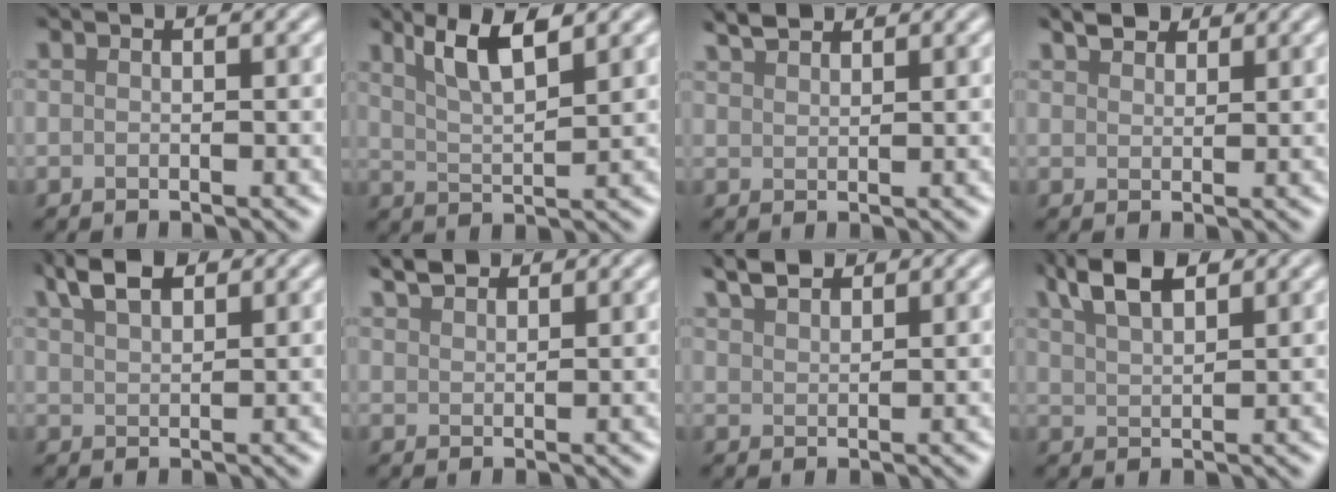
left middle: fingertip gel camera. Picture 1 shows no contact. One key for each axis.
{"total": 4.4, "fx": 2.7, "fy": 1.0, "fz": 3.3, "tx": -0.057, "ty": 0.003, "tz": 0.053}
{"total": 2.1, "fx": 2.0, "fy": 0.4, "fz": 0.5, "tx": -0.008, "ty": 0.006, "tz": 0.044}
{"total": 1.8, "fx": 1.6, "fy": 0.6, "fz": 0.3, "tx": -0.008, "ty": 0.004, "tz": 0.037}
{"total": 3.4, "fx": 2.5, "fy": 1.3, "fz": 2.0, "tx": -0.043, "ty": 0.009, "tz": 0.052}
{"total": 2.3, "fx": 2.2, "fy": 0.5, "fz": 0.6, "tx": -0.010, "ty": 0.007, "tz": 0.048}
{"total": 2.8, "fx": 2.5, "fy": 0.7, "fz": 1.1, "tx": -0.021, "ty": 0.009, "tz": 0.052}
{"total": 4.3, "fx": 3.1, "fy": 1.5, "fz": 2.7, "tx": -0.055, "ty": 0.009, "tz": 0.061}